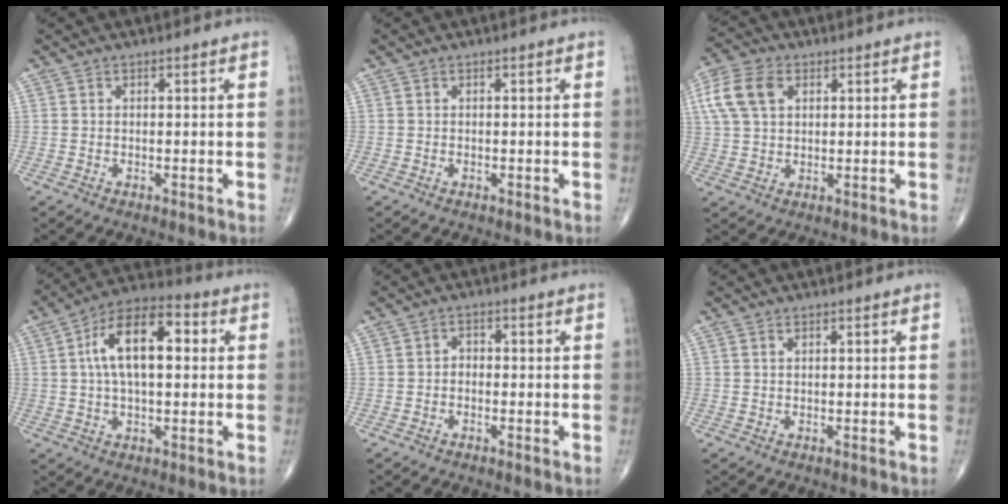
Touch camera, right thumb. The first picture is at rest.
{"total": 0.0}
{"total": 9.2, "force": [3.0, 6.0, 6.2], "torque": [-0.130, 0.010, 0.055]}
{"total": 14.5, "force": [2.5, 7.2, 12.3], "torque": [-0.200, 0.026, 0.033]}
{"total": 1.6, "force": [-0.5, 1.2, 0.8], "torque": [0.004, 0.007, -0.015]}
{"total": 0.7, "force": [0.4, 0.4, 0.4], "torque": [-0.008, 0.001, 0.007]}